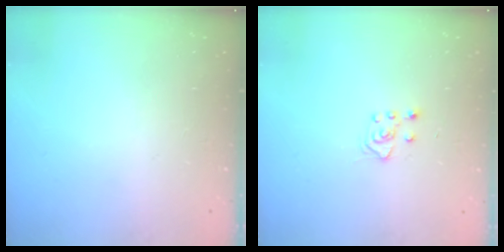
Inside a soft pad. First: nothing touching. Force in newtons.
{"total": 4.9, "press": 4.8, "slide": 0.8}